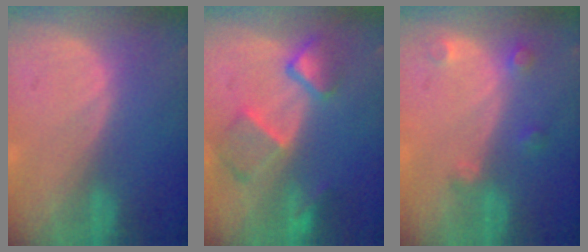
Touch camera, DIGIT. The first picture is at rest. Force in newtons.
{"total": 7.7, "press": 6.7, "slide": 3.7}
{"total": 2.6, "press": 2.6, "slide": 0.4}